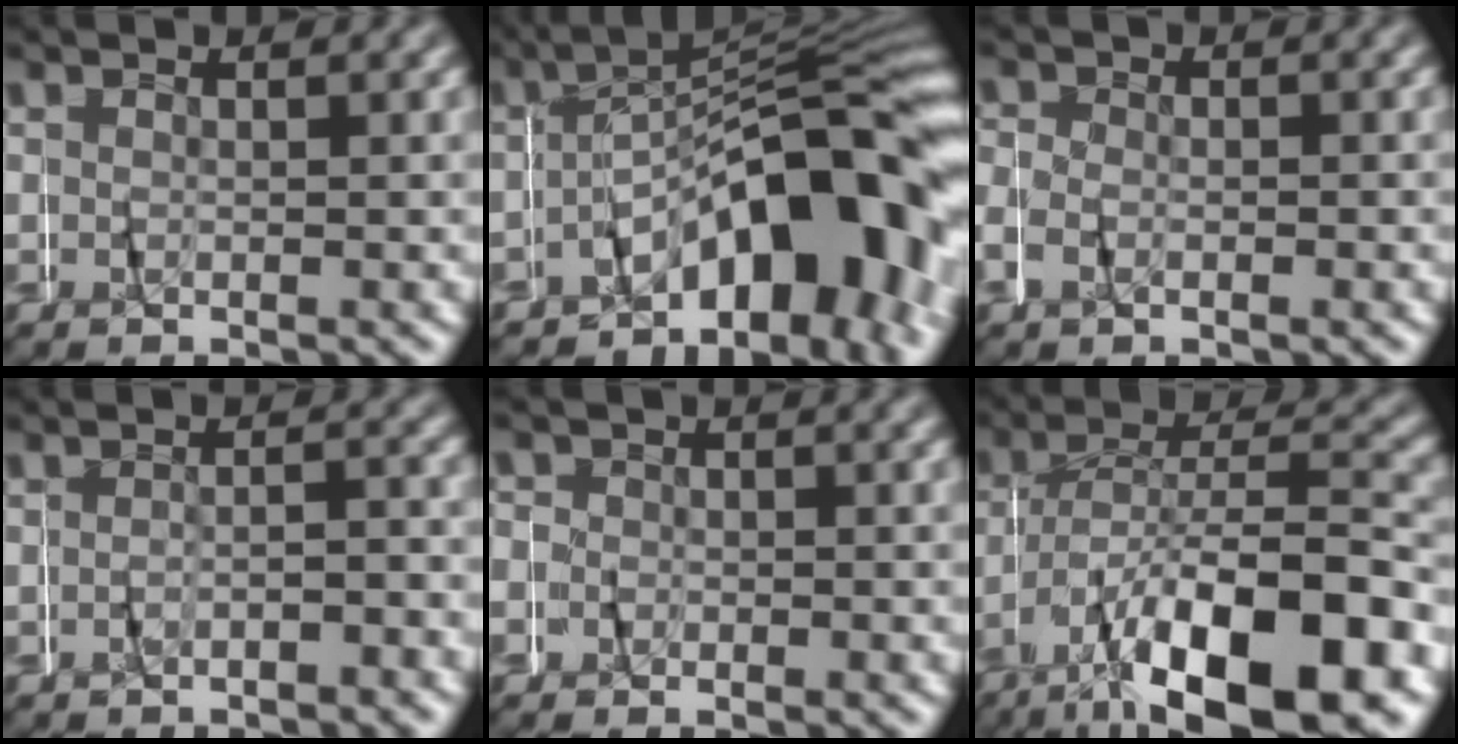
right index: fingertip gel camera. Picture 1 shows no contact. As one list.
[{"total": 12.0, "force": [-4.9, 5.3, 9.6], "torque": [-0.134, -0.009, -0.069]}, {"total": 2.3, "force": [-1.3, 1.8, 0.5], "torque": [-0.022, -0.006, -0.023]}, {"total": 1.7, "force": [-1.7, 0.3, 0.1], "torque": [0.004, 0.012, -0.038]}, {"total": 2.6, "force": [-0.3, 2.5, 0.2], "torque": [-0.006, 0.004, -0.015]}, {"total": 11.2, "force": [-5.7, 5.0, 8.3], "torque": [-0.150, -0.013, -0.076]}]